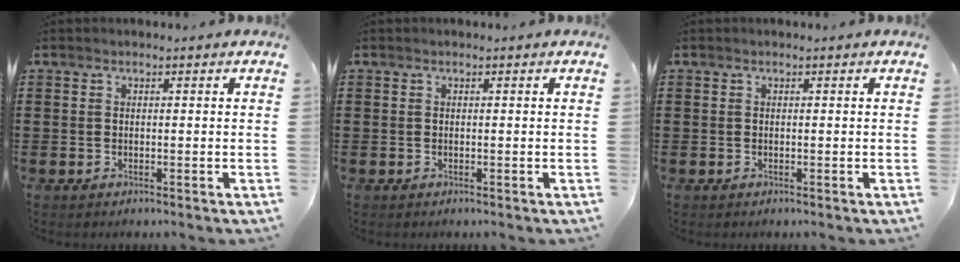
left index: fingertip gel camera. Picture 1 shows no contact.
{"total": 0.0}
{"total": 0.0}